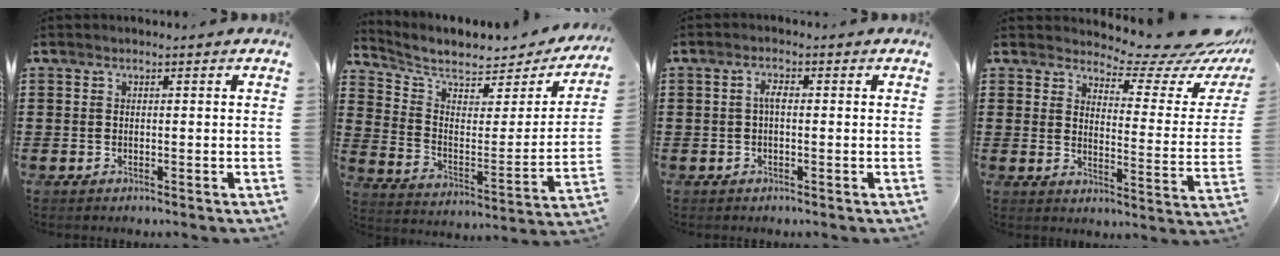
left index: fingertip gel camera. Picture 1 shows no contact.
{"total": 5.8, "force": [5.1, 1.5, 2.5], "torque": [-0.076, -0.039, 0.084]}
{"total": 1.9, "force": [0.0, 0.7, 1.8], "torque": [-0.036, 0.006, -0.001]}
{"total": 7.1, "force": [6.6, 1.0, 2.5], "torque": [-0.049, -0.055, 0.110]}